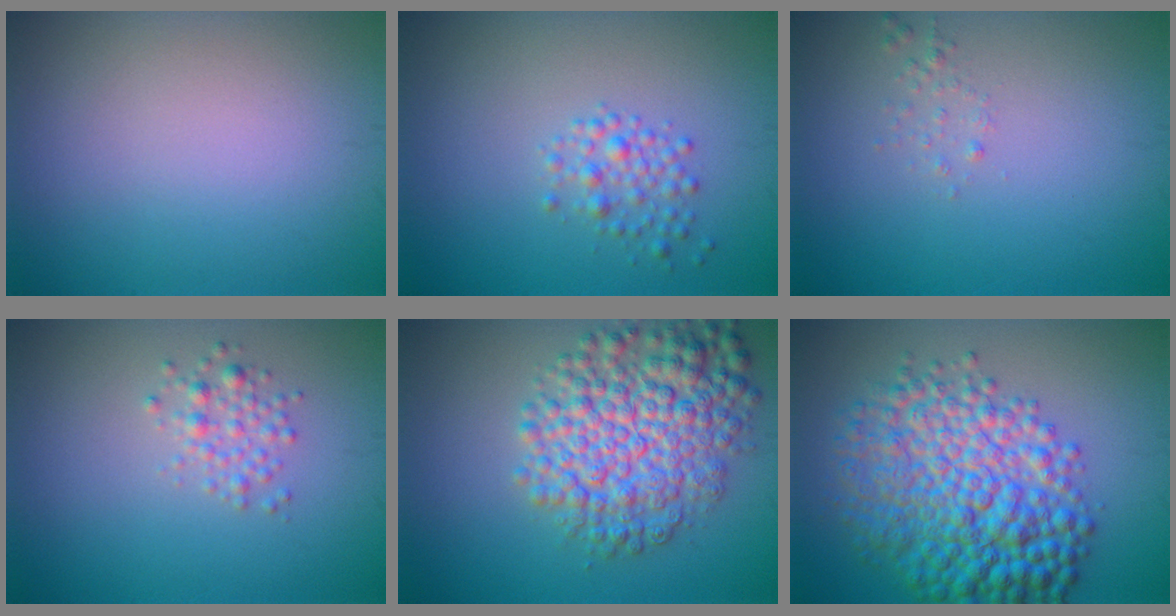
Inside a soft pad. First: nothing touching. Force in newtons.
{"total": 1.9, "press": 1.9, "slide": 0.1}
{"total": 0.8, "press": 0.8, "slide": 0.1}
{"total": 1.7, "press": 1.7, "slide": 0.1}
{"total": 8.1, "press": 8.1, "slide": 0.2}
{"total": 10.1, "press": 10.1, "slide": 0.1}